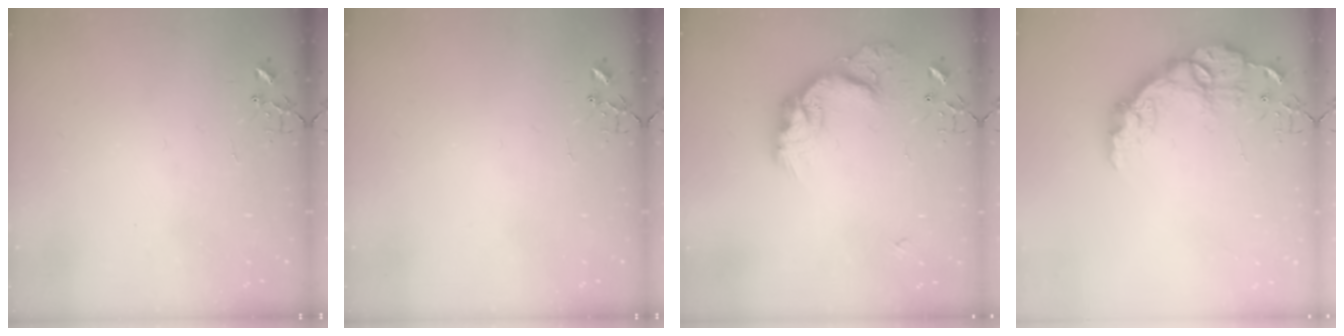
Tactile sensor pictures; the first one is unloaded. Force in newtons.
{"total": 0.0}
{"total": 21.0, "press": 20.9, "slide": 1.3}
{"total": 15.4, "press": 15.4, "slide": 1.1}